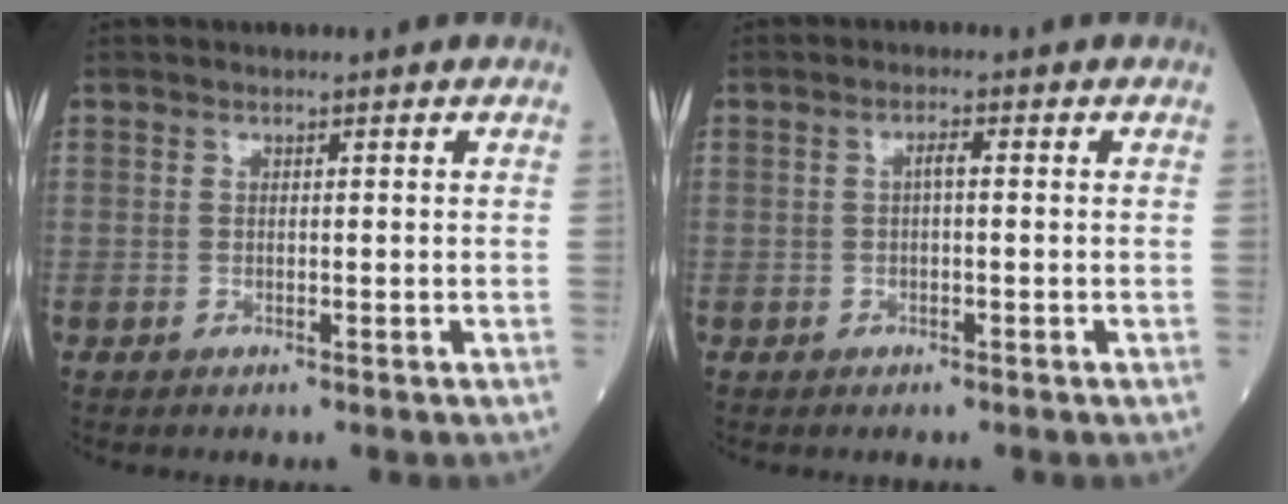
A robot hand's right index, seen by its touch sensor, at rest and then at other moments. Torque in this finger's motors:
{"motor_torque": [0.56, 0.15, 0.13, 0.02]}